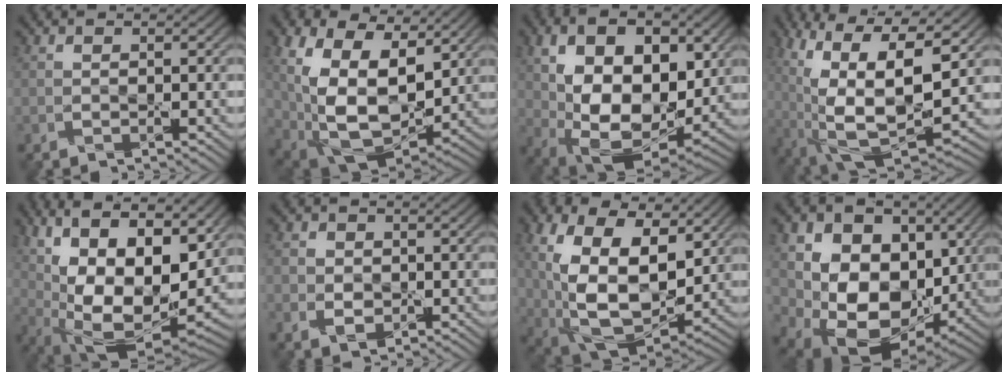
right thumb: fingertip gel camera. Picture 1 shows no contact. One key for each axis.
{"total": 16.4, "fx": 4.2, "fy": 10.6, "fz": 11.9, "tx": -0.238, "ty": -0.012, "tz": 0.091}
{"total": 16.7, "fx": 3.2, "fy": 10.1, "fz": 13.0, "tx": -0.211, "ty": 0.000, "tz": 0.055}
{"total": 16.7, "fx": 2.4, "fy": 7.4, "fz": 14.7, "tx": -0.278, "ty": -0.011, "tz": 0.055}
{"total": 18.9, "fx": 5.5, "fy": 9.6, "fz": 15.3, "tx": -0.274, "ty": 0.015, "tz": 0.093}
{"total": 3.2, "fx": -0.2, "fy": 2.8, "fz": 1.5, "tx": -0.034, "ty": -0.003, "tz": -0.010}
{"total": 16.7, "fx": 3.8, "fy": 10.5, "fz": 12.4, "tx": -0.251, "ty": -0.011, "tz": 0.080}
{"total": 15.4, "fx": 1.8, "fy": 11.8, "fz": 9.7, "tx": -0.193, "ty": -0.033, "tz": 0.042}